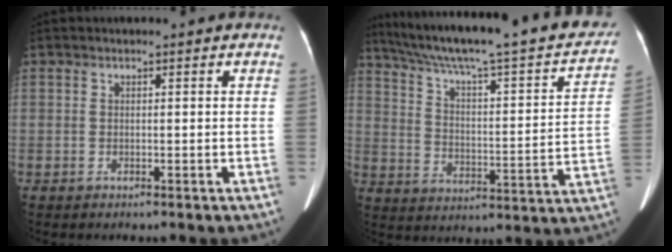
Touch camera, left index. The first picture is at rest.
{"total": 28.2, "force": [23.7, 3.5, 14.8], "torque": [-0.232, -0.014, 0.319]}